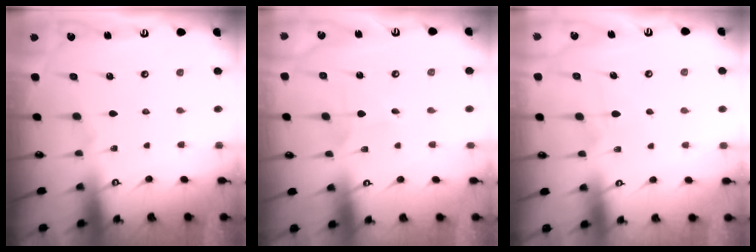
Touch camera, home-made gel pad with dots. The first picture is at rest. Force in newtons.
{"total": 1.2, "press": 1.2, "slide": 0.1}
{"total": 5.8, "press": 5.8, "slide": 0.5}